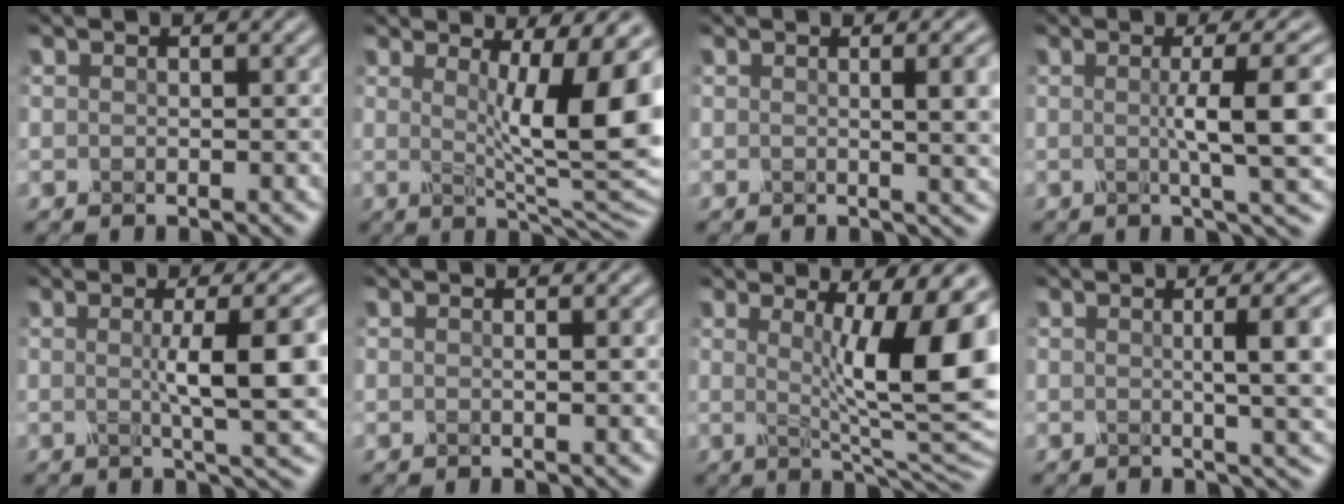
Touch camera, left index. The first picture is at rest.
{"total": 9.1, "force": [1.7, 1.8, 8.7], "torque": [-0.128, -0.008, 0.031]}
{"total": 4.2, "force": [0.8, 1.4, 3.9], "torque": [-0.045, -0.003, 0.019]}
{"total": 6.3, "force": [0.2, 0.9, 6.2], "torque": [-0.091, 0.006, 0.002]}
{"total": 6.7, "force": [0.3, 1.1, 6.6], "torque": [-0.097, 0.006, 0.005]}
{"total": 0.6, "force": [-0.1, -0.1, 0.5], "torque": [-0.013, -0.001, 0.000]}
{"total": 10.3, "force": [1.8, 2.0, 9.9], "torque": [-0.137, -0.008, 0.031]}
{"total": 5.4, "force": [0.8, 1.3, 5.2], "torque": [-0.061, 0.006, 0.009]}